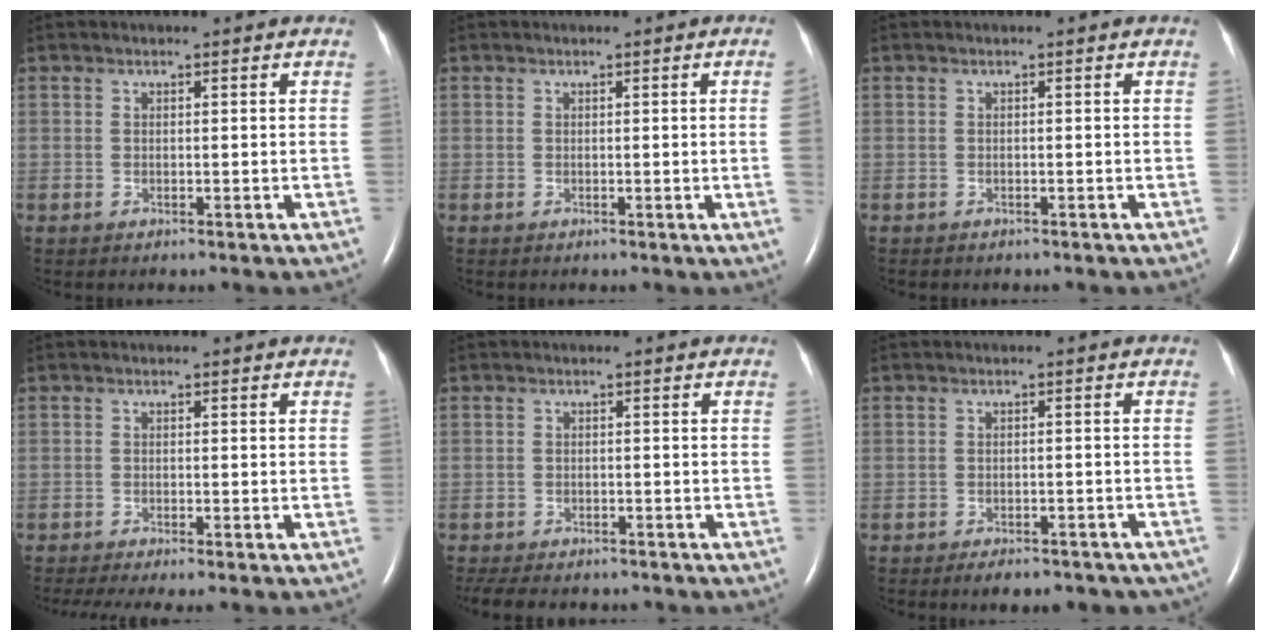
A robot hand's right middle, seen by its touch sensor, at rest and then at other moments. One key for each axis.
{"total": 2.0, "fx": -0.1, "fy": -0.9, "fz": 1.7, "tx": -0.021, "ty": -0.002, "tz": 0.000}
{"total": 0.7, "fx": -0.6, "fy": 0.3, "fz": 0.2, "tx": -0.014, "ty": 0.000, "tz": -0.004}
{"total": 4.4, "fx": -3.5, "fy": -0.2, "fz": 2.6, "tx": -0.043, "ty": -0.009, "tz": -0.058}
{"total": 8.9, "fx": -7.7, "fy": 2.7, "fz": 3.7, "tx": -0.067, "ty": -0.003, "tz": -0.104}
{"total": 8.4, "fx": -7.0, "fy": 3.2, "fz": 3.3, "tx": -0.035, "ty": 0.004, "tz": -0.073}